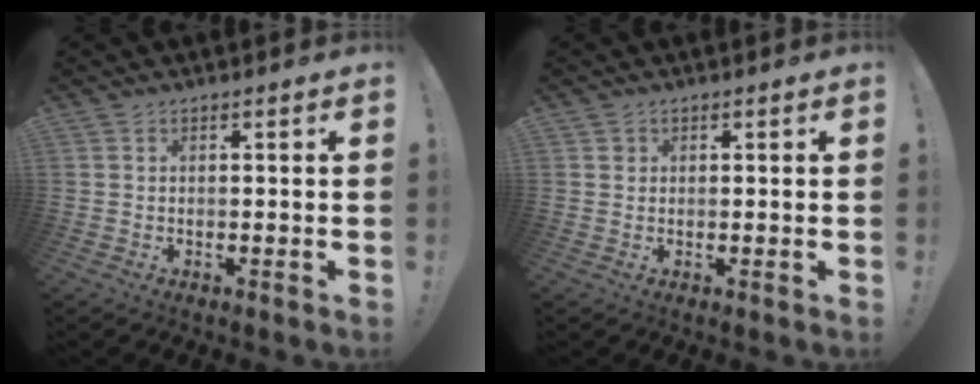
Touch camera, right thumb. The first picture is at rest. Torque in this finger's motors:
{"motor_torque": [-0.19, 0.02, -0.04, 0.08, -0.04]}